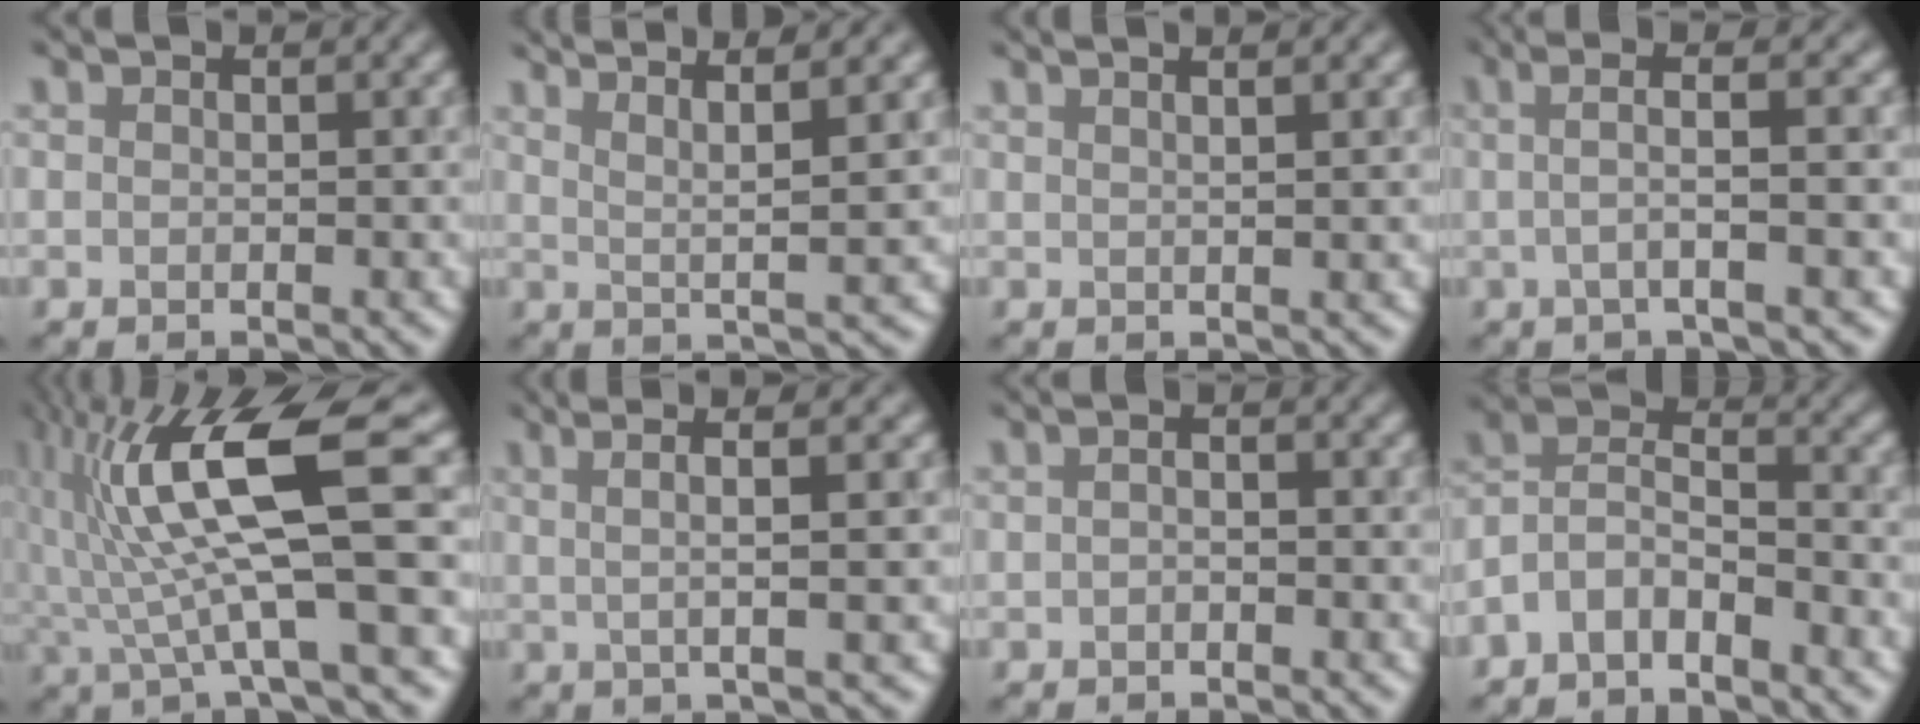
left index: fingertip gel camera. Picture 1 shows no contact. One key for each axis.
{"total": 5.1, "fx": 3.4, "fy": 0.4, "fz": 3.8, "tx": -0.069, "ty": 0.010, "tz": 0.065}
{"total": 4.7, "fx": 3.0, "fy": 1.9, "fz": 3.1, "tx": -0.009, "ty": 0.042, "tz": 0.011}
{"total": 3.8, "fx": 0.3, "fy": 0.6, "fz": 3.7, "tx": -0.058, "ty": 0.017, "tz": 0.012}
{"total": 11.0, "fx": 1.7, "fy": 2.1, "fz": 10.7, "tx": -0.197, "ty": 0.014, "tz": 0.045}
{"total": 4.4, "fx": 1.5, "fy": 0.6, "fz": 4.1, "tx": -0.070, "ty": 0.010, "tz": 0.027}
{"total": 0.5, "fx": -0.5, "fy": 0.0, "fz": 0.3, "tx": -0.002, "ty": -0.004, "tz": -0.004}
{"total": 4.5, "fx": -3.5, "fy": 1.8, "fz": 2.1, "tx": -0.040, "ty": 0.009, "tz": -0.069}